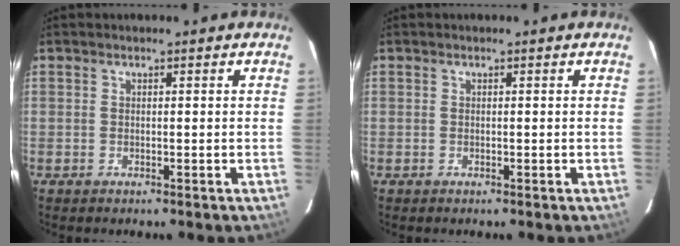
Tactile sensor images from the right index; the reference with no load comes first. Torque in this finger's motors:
{"motor_torque": [0.00, 0.00, 0.01, 0.00]}